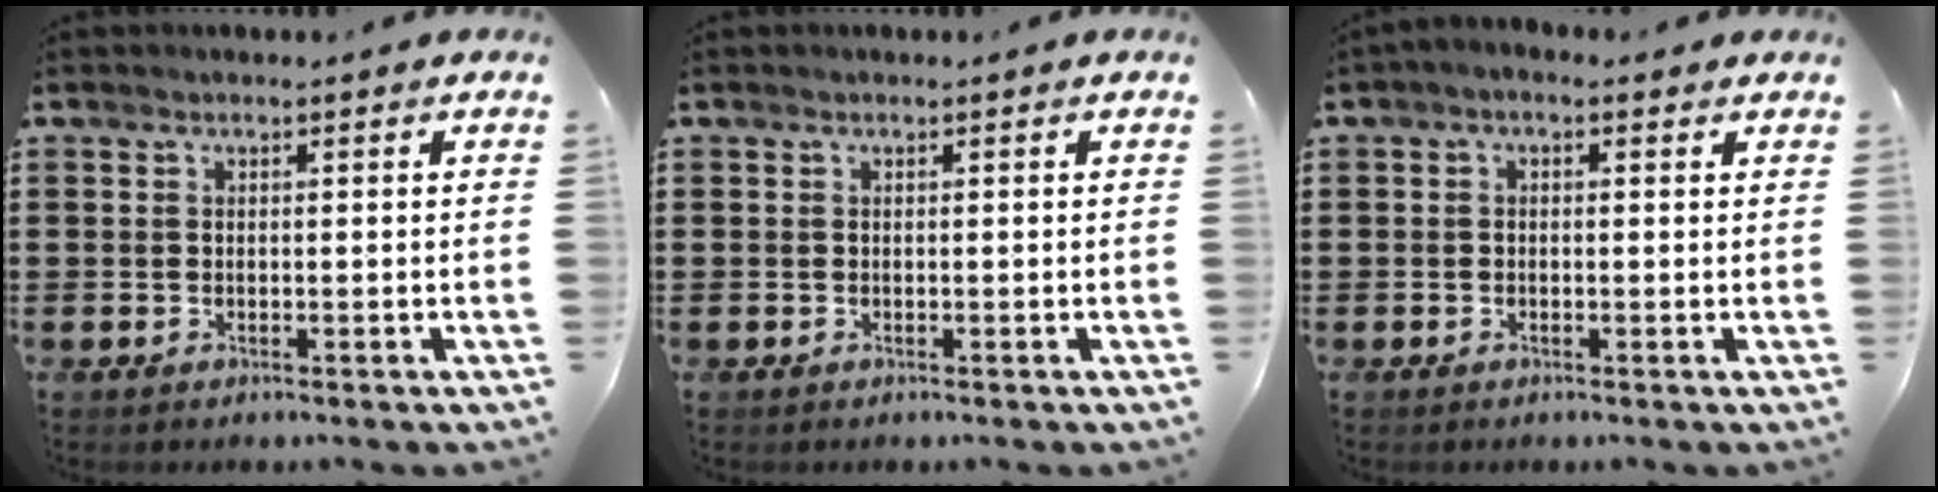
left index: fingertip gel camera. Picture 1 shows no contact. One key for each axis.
{"total": 0.0}
{"total": 1.0, "fx": -0.5, "fy": 0.5, "fz": 0.7, "tx": -0.013, "ty": 0.001, "tz": -0.010}